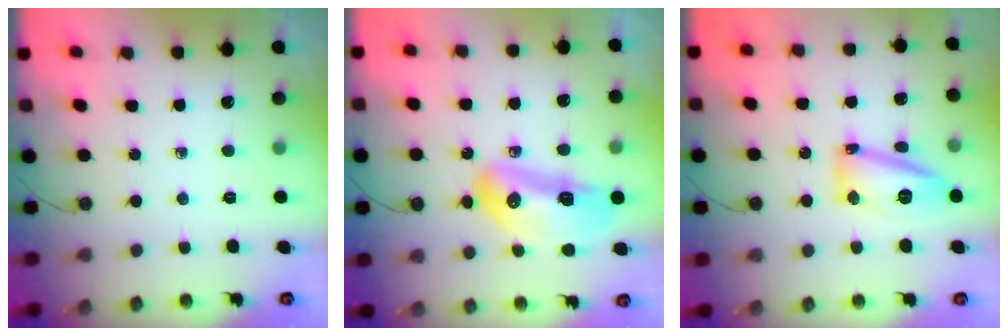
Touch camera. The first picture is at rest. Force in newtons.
{"total": 15.3, "press": 15.2, "slide": 1.8}
{"total": 14.3, "press": 14.2, "slide": 1.3}